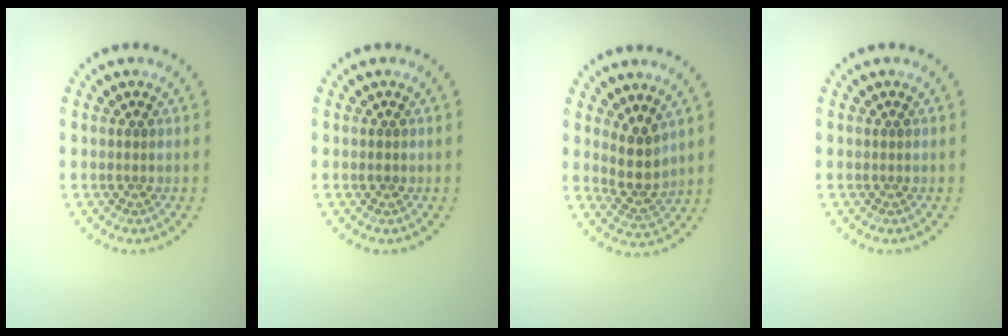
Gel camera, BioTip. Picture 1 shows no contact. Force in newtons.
{"total": 0.6, "press": 0.6, "slide": 0.2}
{"total": 2.8, "press": 2.2, "slide": 1.7}
{"total": 0.0}